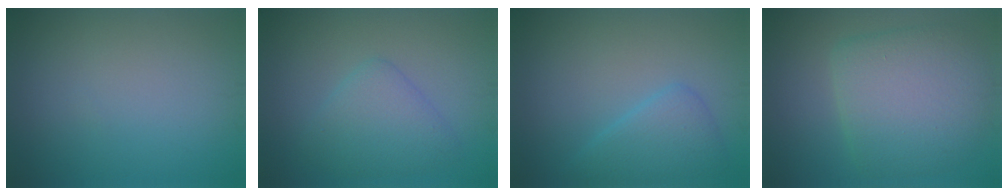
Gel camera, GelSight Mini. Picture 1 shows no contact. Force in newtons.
{"total": 3.5, "press": 3.5, "slide": 0.2}
{"total": 3.3, "press": 3.3, "slide": 0.2}
{"total": 7.1, "press": 7.1, "slide": 0.5}